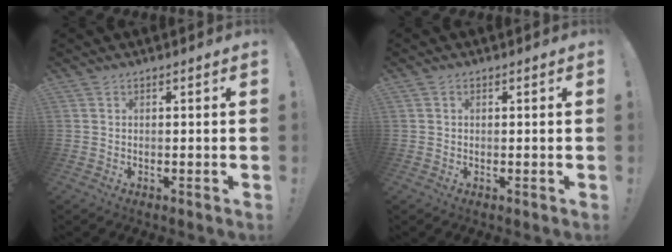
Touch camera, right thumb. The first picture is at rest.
{"total": 0.7, "force": [0.1, 0.7, 0.2], "torque": [-0.004, 0.004, 0.002]}